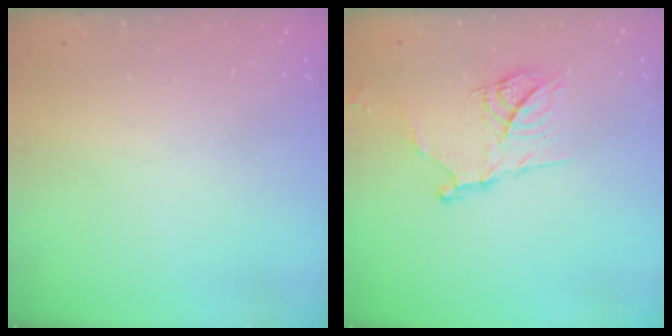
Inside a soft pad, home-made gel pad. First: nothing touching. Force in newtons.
{"total": 13.6, "press": 13.5, "slide": 1.3}